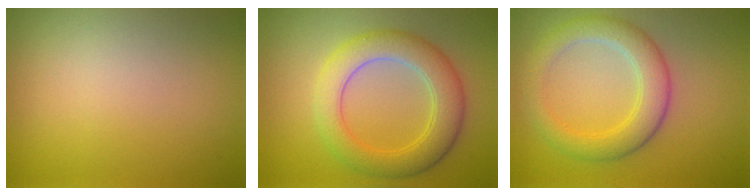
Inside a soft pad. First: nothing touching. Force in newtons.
{"total": 5.5, "press": 5.5, "slide": 0.3}
{"total": 4.5, "press": 4.5, "slide": 0.2}